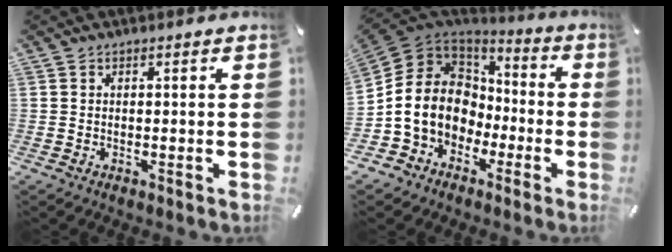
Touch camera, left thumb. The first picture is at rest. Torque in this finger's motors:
{"motor_torque": [-0.24, 2.54, 1.46, 1.31, 0.27]}